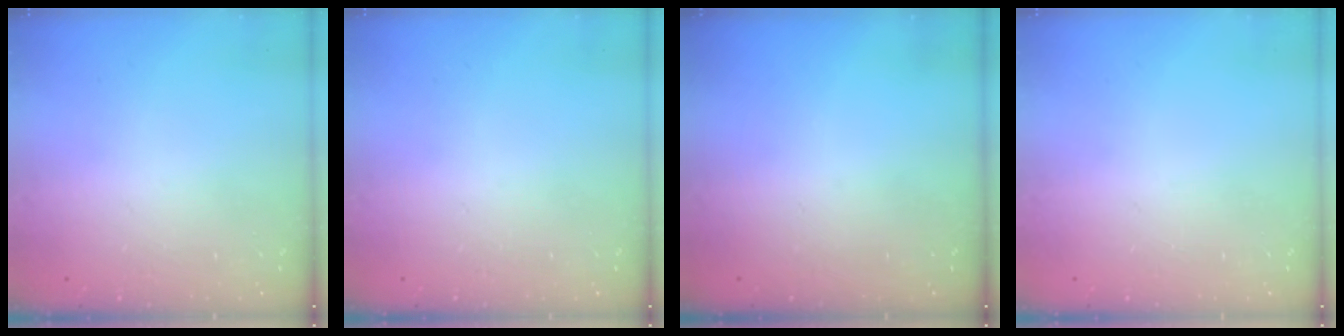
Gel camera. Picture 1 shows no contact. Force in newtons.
{"total": 0.0}
{"total": 0.0}
{"total": 0.0}